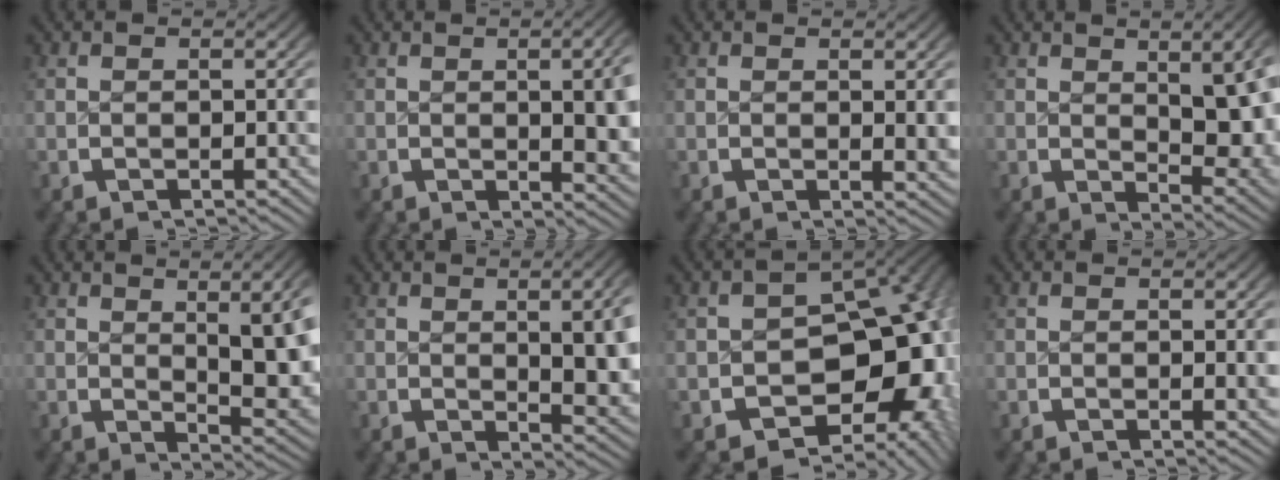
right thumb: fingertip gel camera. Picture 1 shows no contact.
{"total": 4.9, "force": [-0.1, 1.7, 4.6], "torque": [-0.049, -0.002, 0.002]}
{"total": 1.5, "force": [0.5, 0.4, 1.3], "torque": [-0.011, -0.005, 0.007]}
{"total": 7.0, "force": [0.4, 3.2, 6.3], "torque": [-0.079, -0.018, 0.022]}
{"total": 7.6, "force": [0.4, 3.0, 7.0], "torque": [-0.090, -0.016, 0.020]}
{"total": 6.1, "force": [0.3, 2.2, 5.6], "torque": [-0.065, -0.007, 0.010]}
{"total": 17.3, "force": [-2.5, 12.2, 12.0], "torque": [-0.172, -0.057, -0.025]}
{"total": 0.8, "force": [0.4, 0.1, 0.7], "torque": [-0.008, -0.004, 0.006]}